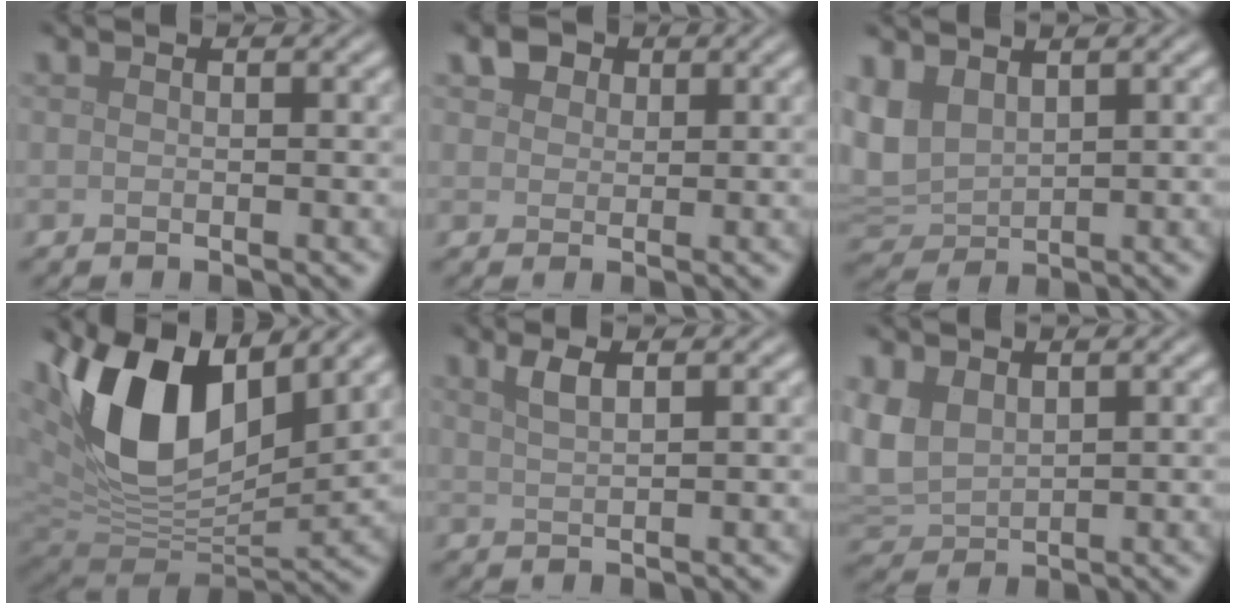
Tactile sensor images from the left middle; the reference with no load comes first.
{"total": 2.4, "force": [1.4, 1.7, 1.0], "torque": [-0.023, 0.003, 0.019]}
{"total": 5.0, "force": [2.1, 3.2, 3.2], "torque": [-0.091, 0.002, 0.044]}
{"total": 13.4, "force": [5.2, 7.1, 10.1], "torque": [-0.195, 0.007, 0.092]}
{"total": 1.9, "force": [1.1, 0.6, 1.4], "torque": [-0.024, 0.004, 0.019]}
{"total": 4.4, "force": [1.4, 3.0, 2.9], "torque": [-0.081, 0.001, 0.030]}